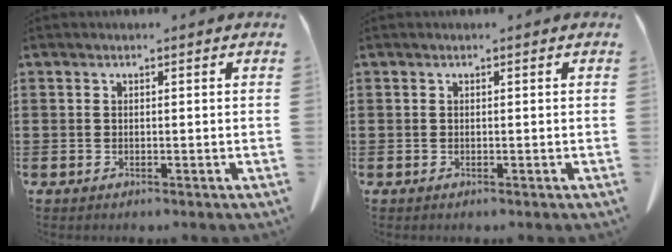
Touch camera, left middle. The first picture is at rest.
{"total": 0.0}